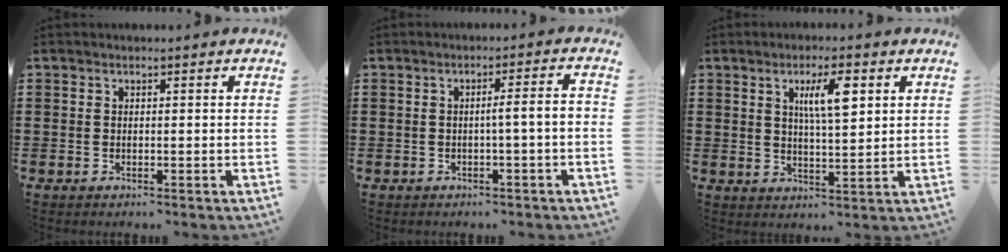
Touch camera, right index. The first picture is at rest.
{"total": 2.8, "force": [-0.8, -0.4, 2.7], "torque": [-0.046, -0.003, -0.018]}
{"total": 6.3, "force": [2.4, 1.7, 5.6], "torque": [-0.101, 0.004, 0.034]}